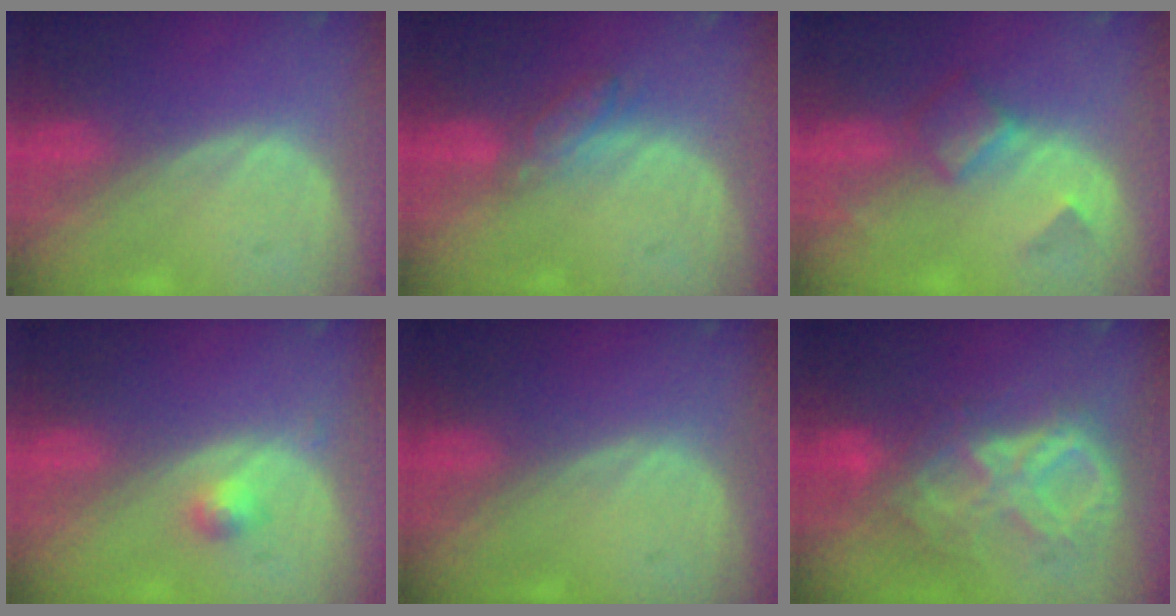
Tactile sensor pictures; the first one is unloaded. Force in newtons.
{"total": 4.4, "press": 4.1, "slide": 1.6}
{"total": 5.0, "press": 4.4, "slide": 2.4}
{"total": 2.0, "press": 1.8, "slide": 0.8}
{"total": 0.0}
{"total": 9.6, "press": 8.2, "slide": 5.0}